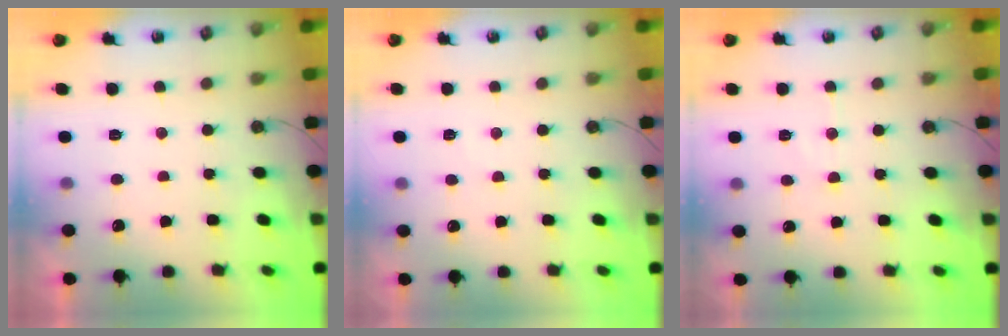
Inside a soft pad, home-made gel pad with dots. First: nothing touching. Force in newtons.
{"total": 2.3, "press": 2.2, "slide": 0.4}
{"total": 6.4, "press": 6.4, "slide": 0.6}